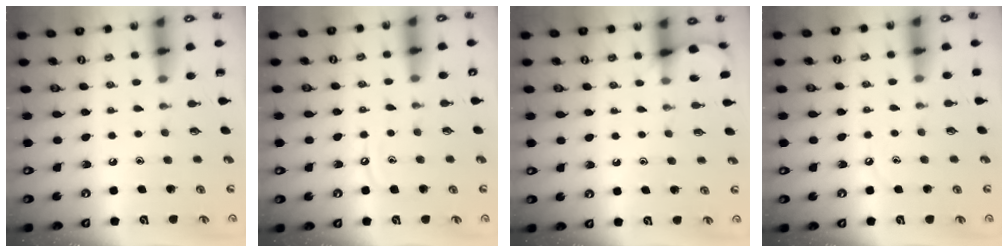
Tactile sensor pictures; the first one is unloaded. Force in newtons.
{"total": 6.8, "press": 6.7, "slide": 0.7}
{"total": 4.3, "press": 4.3, "slide": 0.3}
{"total": 3.6, "press": 3.5, "slide": 0.5}